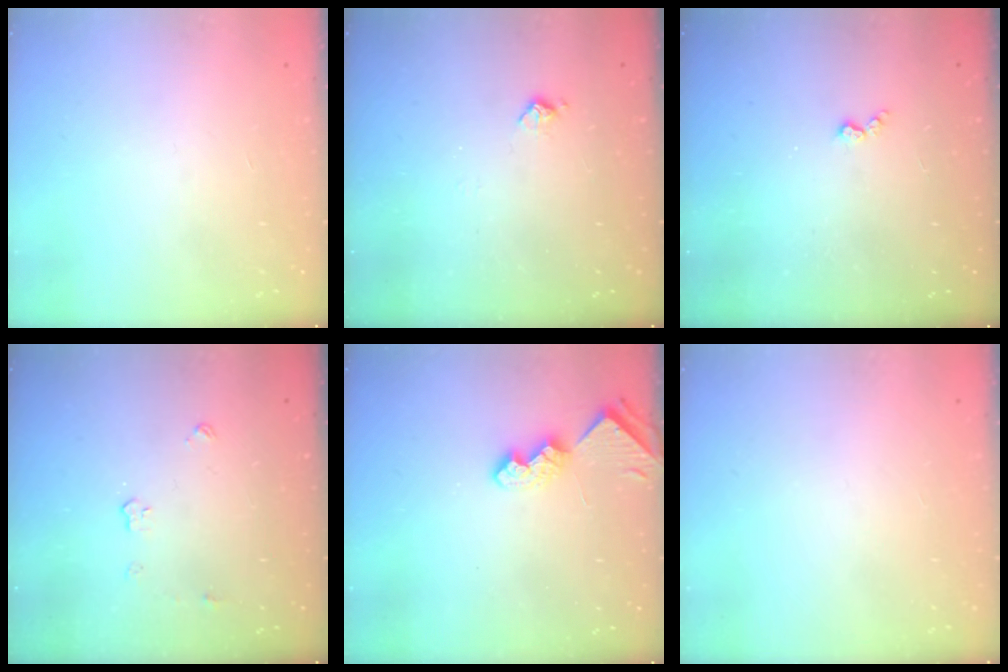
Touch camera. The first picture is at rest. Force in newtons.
{"total": 5.7, "press": 5.7, "slide": 0.8}
{"total": 2.9, "press": 2.9, "slide": 0.5}
{"total": 5.0, "press": 4.9, "slide": 0.3}
{"total": 6.9, "press": 6.9, "slide": 0.6}
{"total": 0.0}